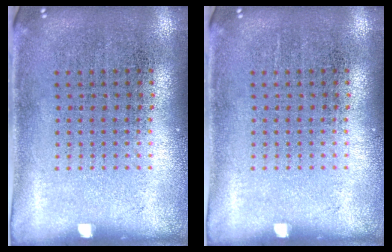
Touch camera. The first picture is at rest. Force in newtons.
{"total": 0.0}